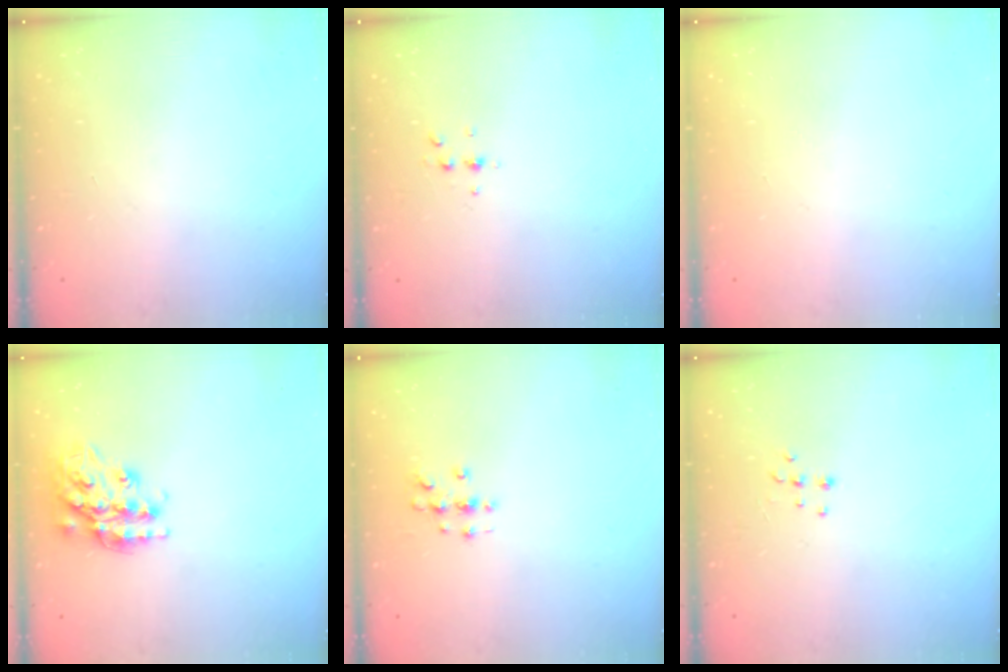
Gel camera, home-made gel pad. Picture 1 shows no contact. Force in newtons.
{"total": 4.1, "press": 4.0, "slide": 0.9}
{"total": 0.0}
{"total": 17.5, "press": 17.5, "slide": 1.3}
{"total": 3.0, "press": 3.0, "slide": 0.3}
{"total": 6.7, "press": 6.7, "slide": 0.6}